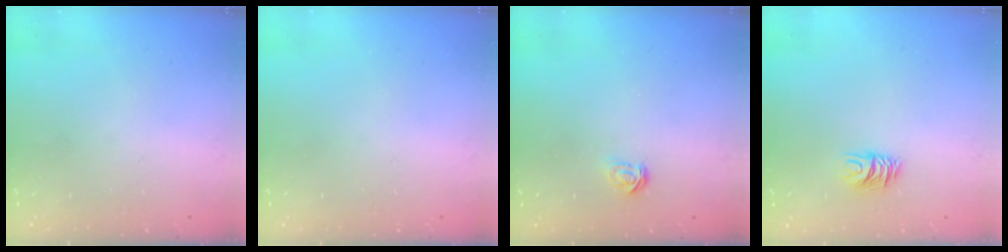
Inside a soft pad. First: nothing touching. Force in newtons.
{"total": 0.0}
{"total": 1.8, "press": 1.7, "slide": 0.2}
{"total": 7.0, "press": 7.0, "slide": 0.5}